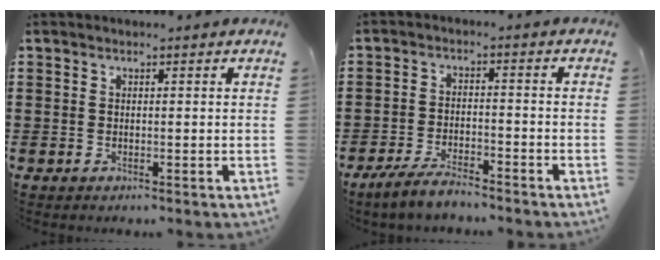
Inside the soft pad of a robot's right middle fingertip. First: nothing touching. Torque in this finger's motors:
{"motor_torque": [2.14, 0.00, 0.06, 0.07]}